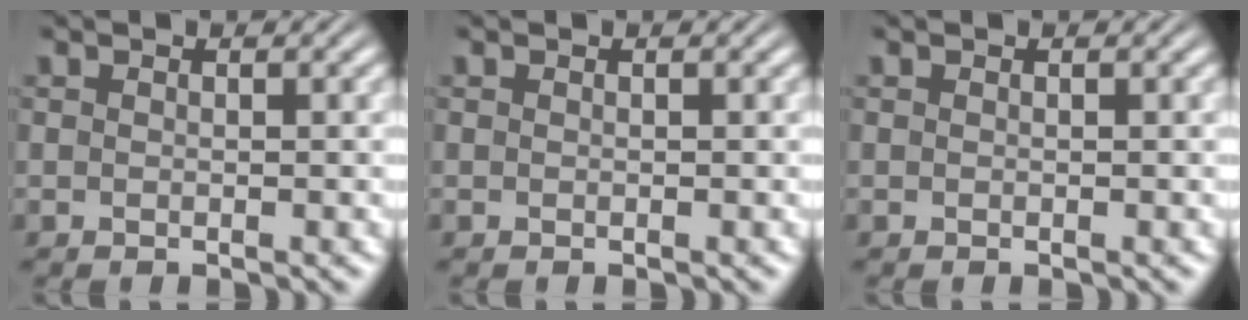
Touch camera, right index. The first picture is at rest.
{"total": 0.0}
{"total": 0.0}